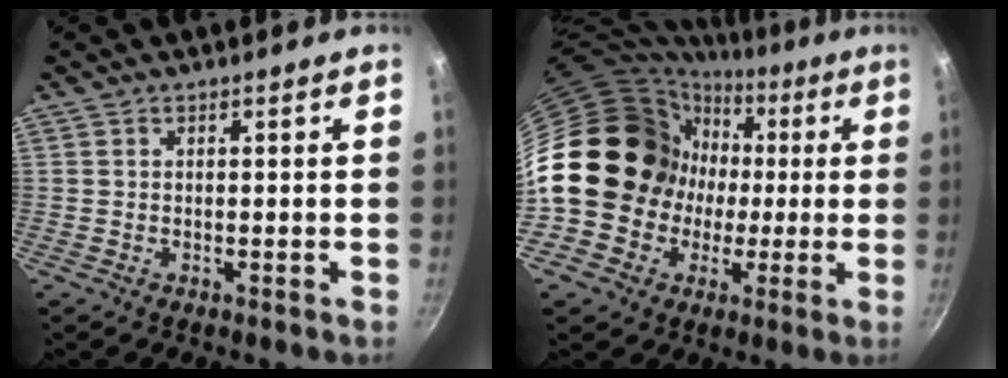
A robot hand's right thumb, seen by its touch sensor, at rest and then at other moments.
{"total": 20.1, "force": [-0.5, 17.8, 9.2], "torque": [-0.133, 0.043, 0.000]}